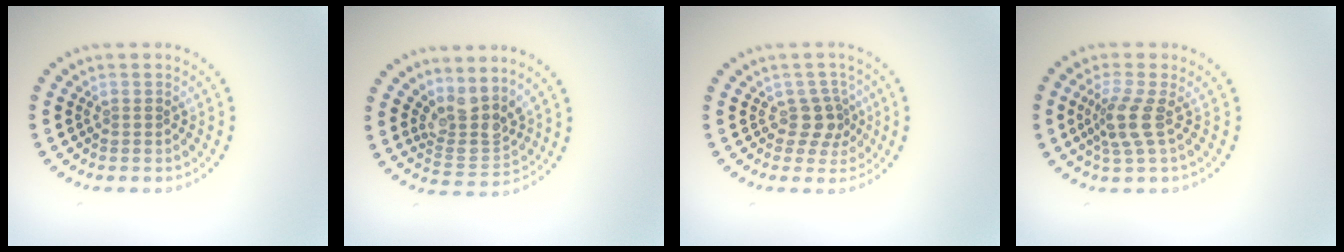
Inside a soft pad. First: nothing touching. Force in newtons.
{"total": 3.6, "press": 2.7, "slide": 2.4}
{"total": 2.3, "press": 1.9, "slide": 1.3}
{"total": 2.7, "press": 2.1, "slide": 1.8}